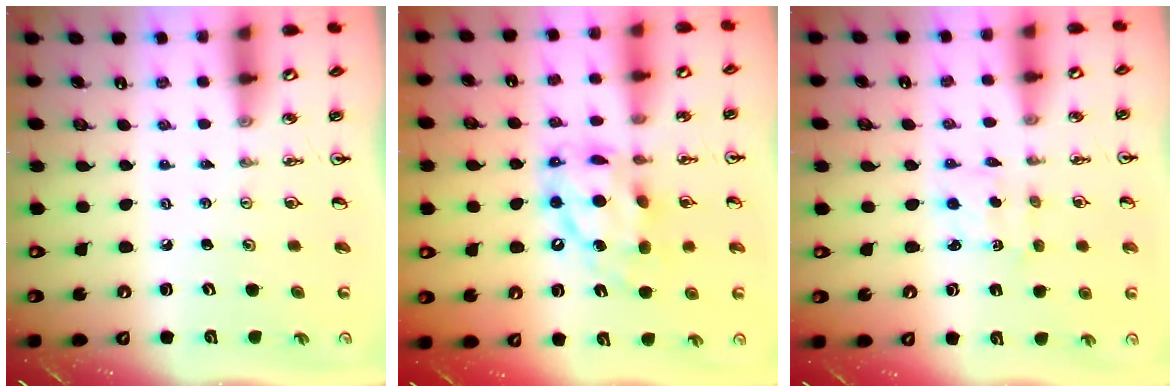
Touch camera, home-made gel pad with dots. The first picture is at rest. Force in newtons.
{"total": 13.4, "press": 13.3, "slide": 1.4}
{"total": 2.0, "press": 1.8, "slide": 0.7}